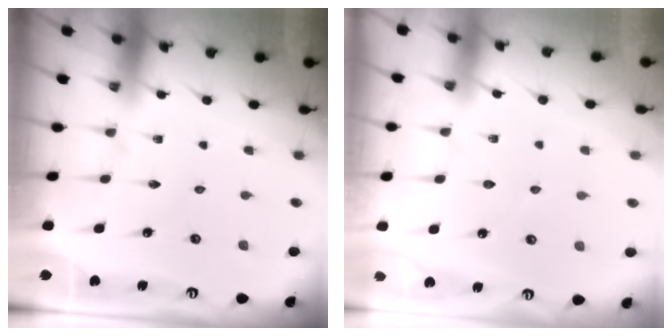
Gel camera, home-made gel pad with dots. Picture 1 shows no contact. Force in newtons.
{"total": 2.1, "press": 2.1, "slide": 0.3}